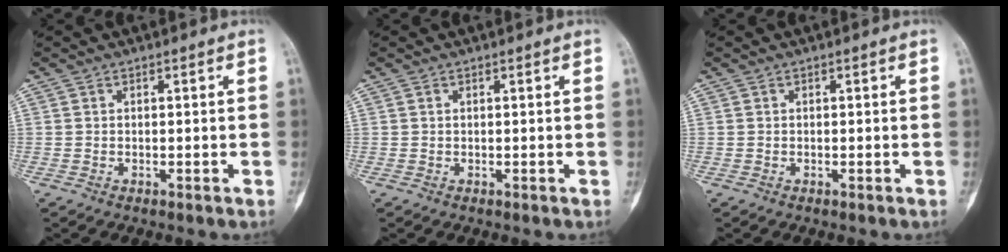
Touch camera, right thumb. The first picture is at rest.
{"total": 0.0}
{"total": 0.0}